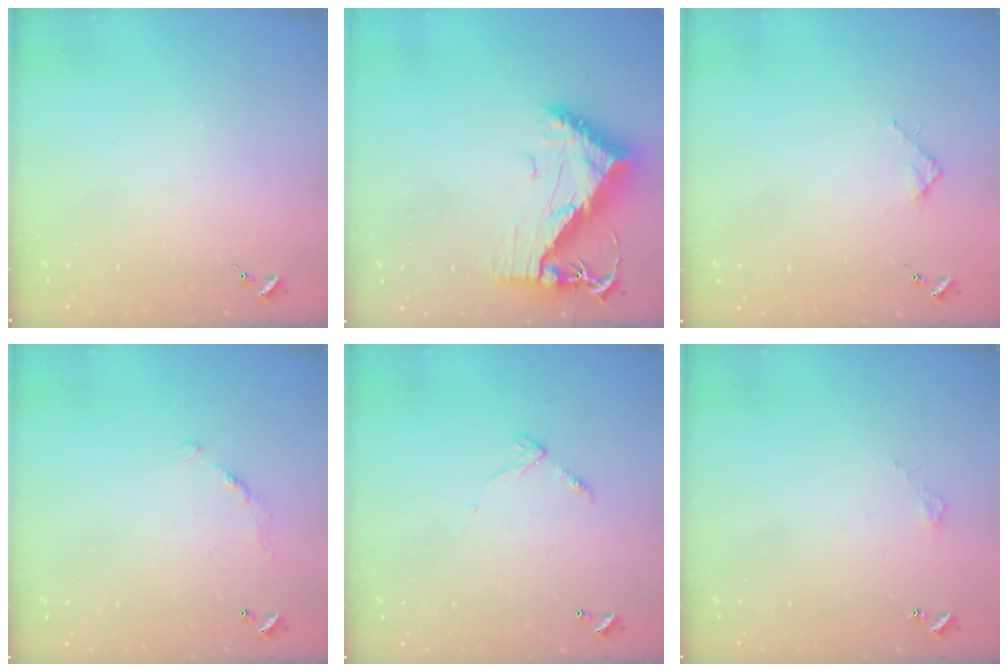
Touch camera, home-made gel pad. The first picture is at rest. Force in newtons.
{"total": 12.5, "press": 12.4, "slide": 1.1}
{"total": 2.7, "press": 2.7, "slide": 0.3}
{"total": 6.0, "press": 6.0, "slide": 0.4}
{"total": 6.2, "press": 6.2, "slide": 0.4}
{"total": 2.8, "press": 2.8, "slide": 0.2}